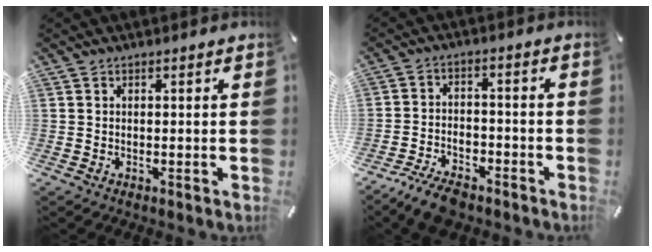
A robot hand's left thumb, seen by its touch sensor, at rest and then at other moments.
{"total": 7.4, "force": [-6.0, 3.2, 3.0], "torque": [-0.057, 0.031, -0.112]}